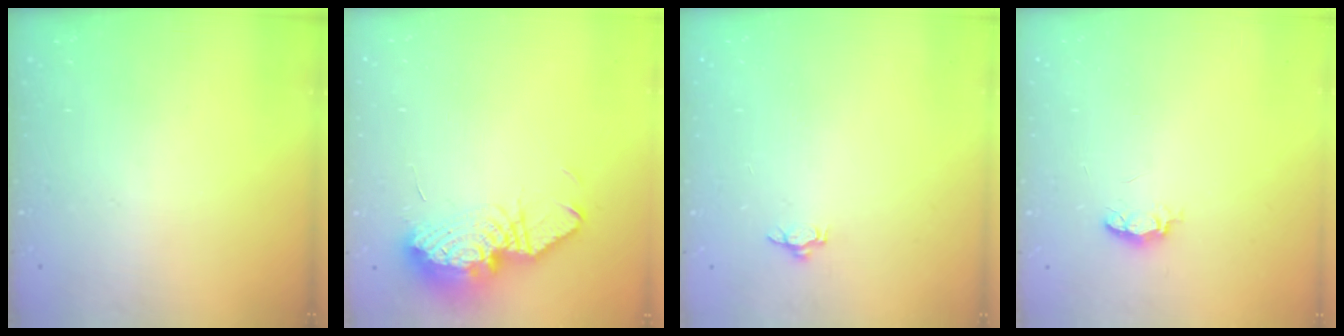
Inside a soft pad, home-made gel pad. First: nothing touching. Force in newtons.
{"total": 12.7, "press": 12.7, "slide": 1.3}
{"total": 2.7, "press": 2.6, "slide": 1.0}
{"total": 3.9, "press": 3.9, "slide": 0.6}